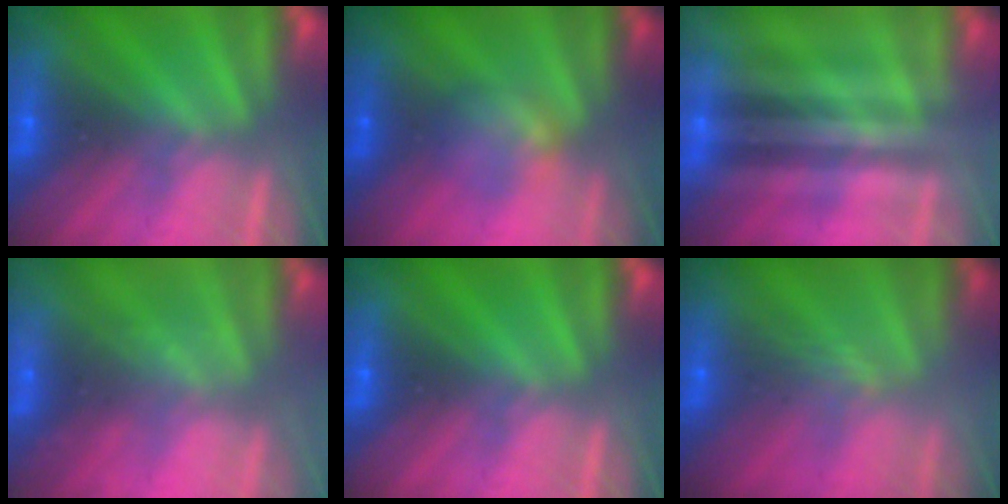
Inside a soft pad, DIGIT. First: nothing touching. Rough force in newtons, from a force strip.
{"total": 2.3}
{"total": 1.9}
{"total": 2.2}
{"total": 0.0}
{"total": 2.8}